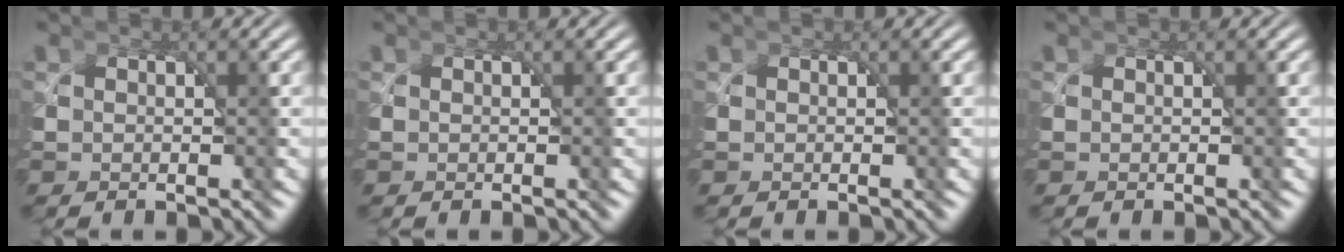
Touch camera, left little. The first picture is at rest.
{"total": 0.0}
{"total": 0.0}
{"total": 0.0}